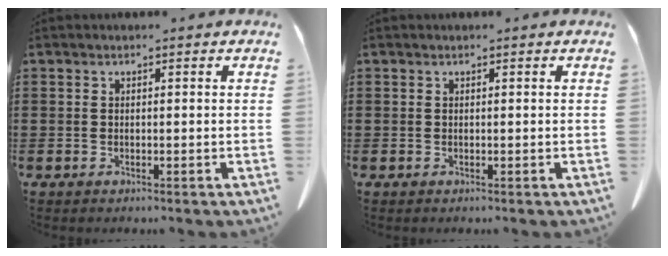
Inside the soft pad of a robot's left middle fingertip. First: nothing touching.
{"total": 0.0}